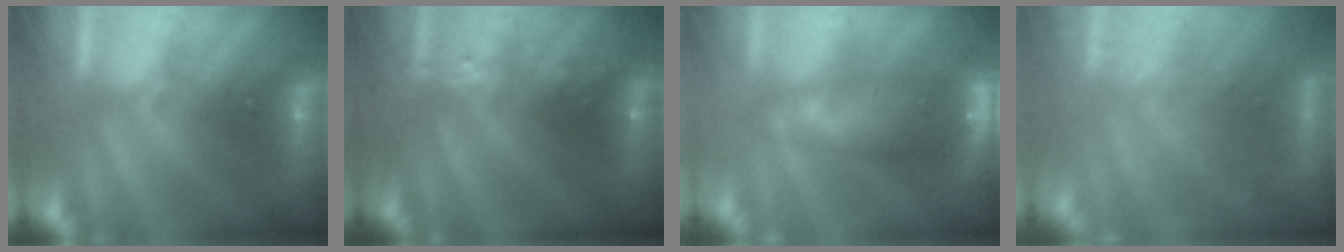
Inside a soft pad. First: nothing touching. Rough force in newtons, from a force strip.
{"total": 2.4}
{"total": 7.6}
{"total": 10.7}